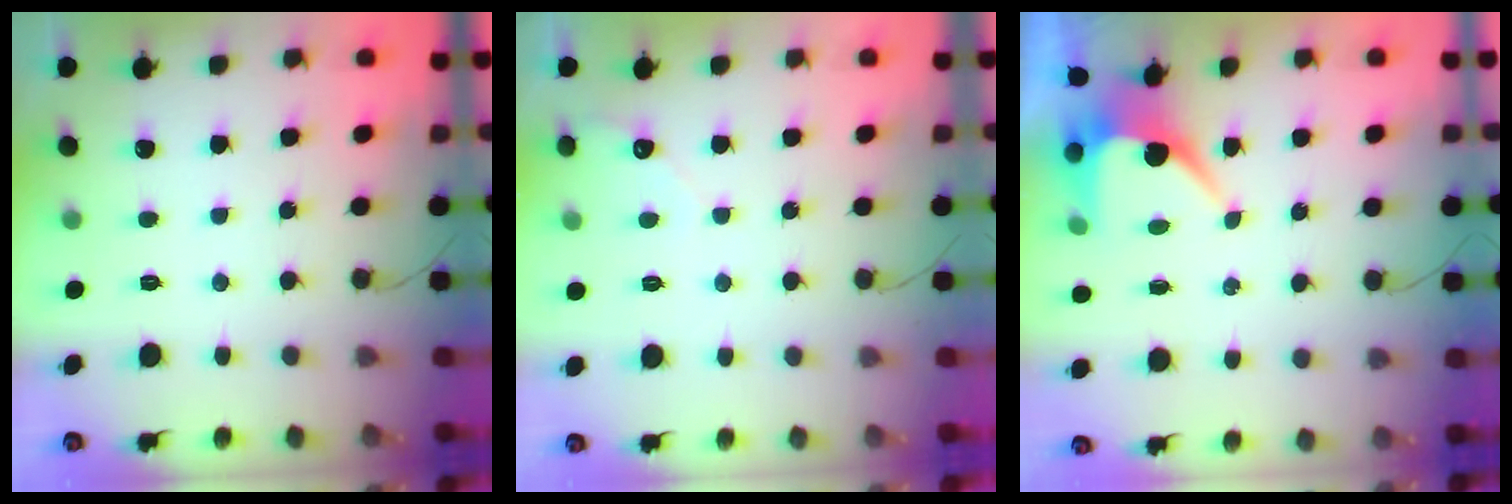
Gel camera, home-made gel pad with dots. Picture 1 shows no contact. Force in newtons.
{"total": 2.6, "press": 2.6, "slide": 0.2}
{"total": 6.7, "press": 6.7, "slide": 0.2}